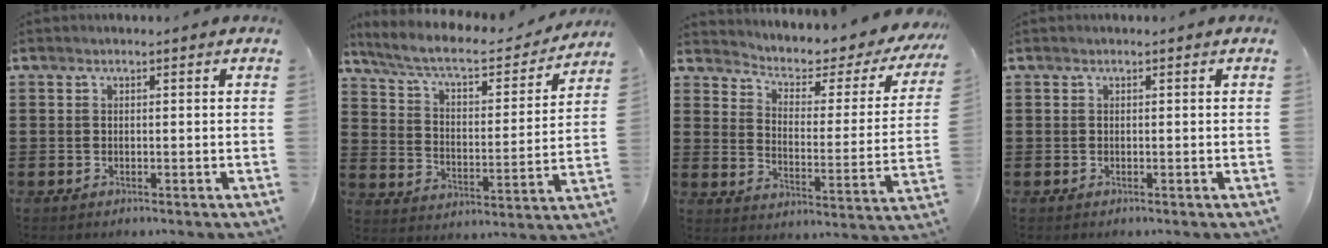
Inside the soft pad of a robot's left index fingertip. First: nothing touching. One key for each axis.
{"total": 6.9, "fx": 5.9, "fy": 1.1, "fz": 3.4, "tx": -0.092, "ty": -0.037, "tz": 0.097}
{"total": 2.8, "fx": 1.9, "fy": 1.4, "fz": 1.5, "tx": -0.048, "ty": -0.021, "tz": 0.020}
{"total": 0.0}